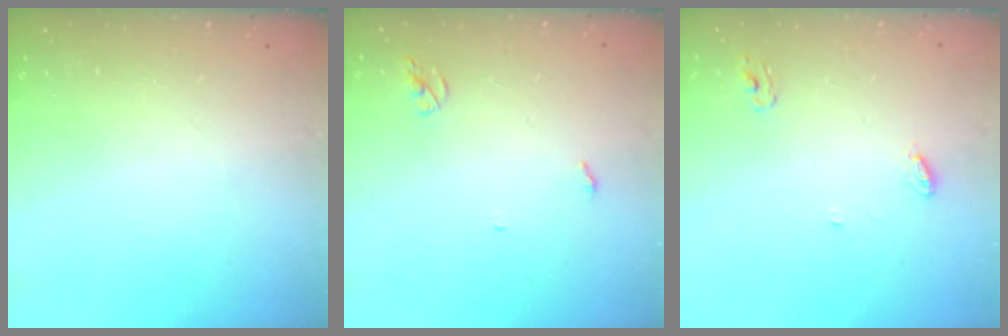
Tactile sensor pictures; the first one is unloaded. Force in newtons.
{"total": 2.6, "press": 2.6, "slide": 0.2}
{"total": 4.9, "press": 4.9, "slide": 0.3}